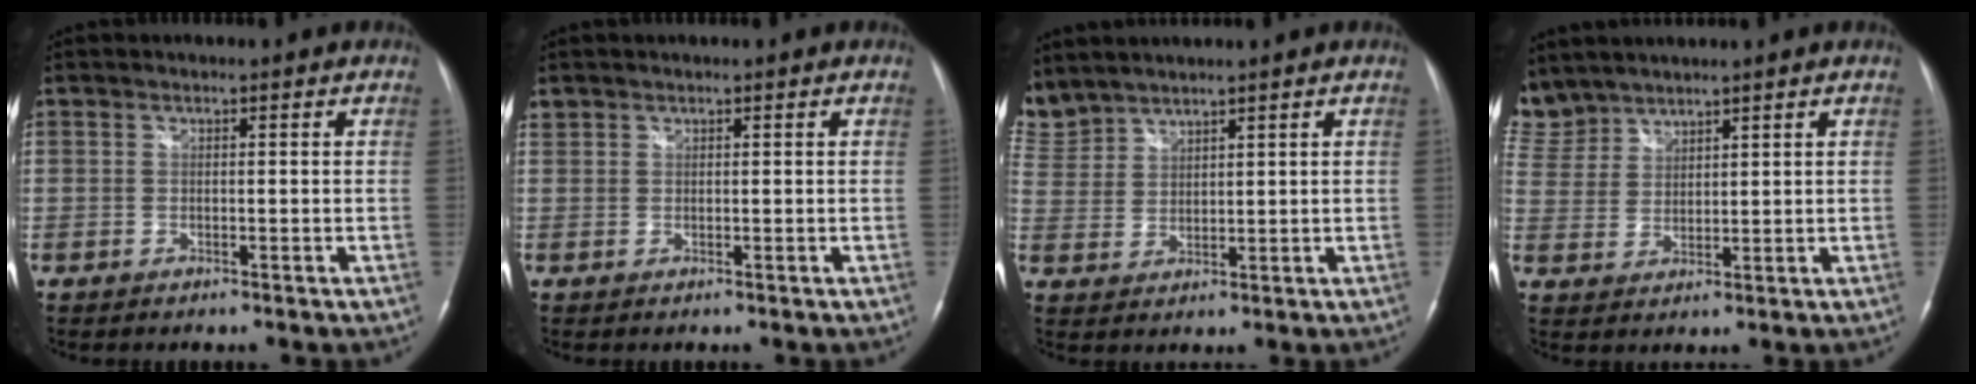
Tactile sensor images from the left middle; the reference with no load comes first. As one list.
[{"total": 1.0, "force": [0.8, 0.6, 0.0], "torque": [0.000, 0.014, 0.016]}, {"total": 7.6, "force": [7.0, 2.8, 1.0], "torque": [-0.044, 0.013, 0.156]}, {"total": 8.4, "force": [7.6, 3.6, 0.8], "torque": [-0.037, 0.014, 0.169]}]